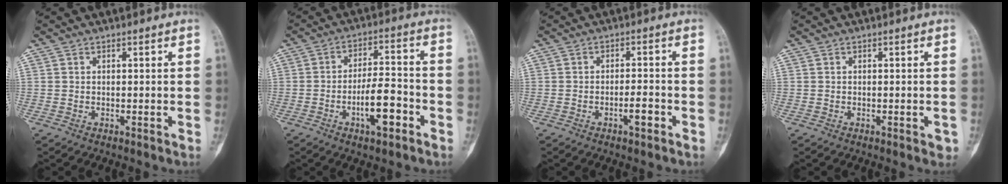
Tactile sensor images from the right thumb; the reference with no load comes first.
{"total": 9.2, "force": [-3.8, 3.4, 7.7], "torque": [-0.122, 0.030, -0.063]}
{"total": 3.3, "force": [-1.6, 1.0, 2.7], "torque": [-0.042, 0.013, -0.027]}
{"total": 1.2, "force": [-0.4, 0.6, 1.0], "torque": [-0.005, -0.001, -0.004]}